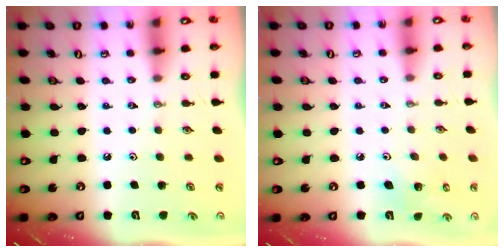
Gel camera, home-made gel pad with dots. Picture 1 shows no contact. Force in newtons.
{"total": 4.0, "press": 4.0, "slide": 0.4}